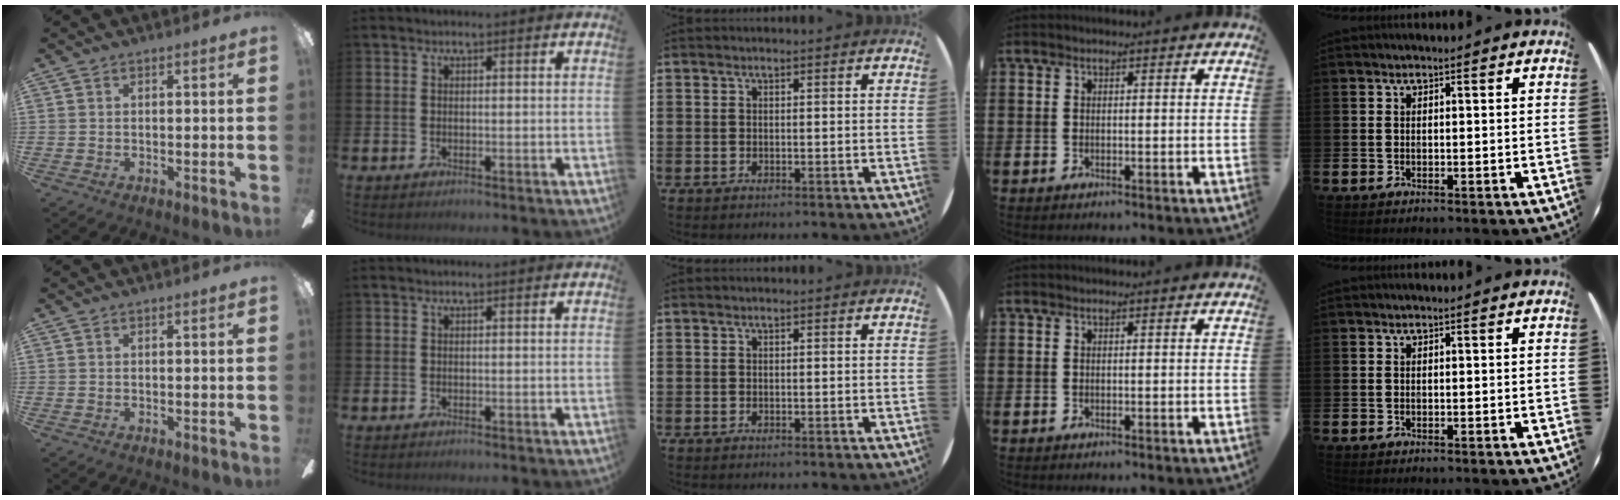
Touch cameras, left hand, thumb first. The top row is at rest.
{}